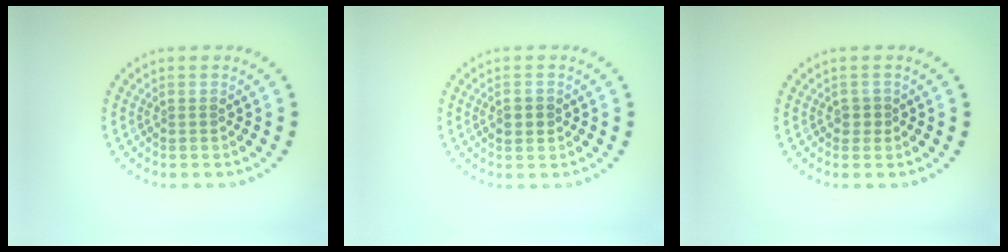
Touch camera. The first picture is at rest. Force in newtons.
{"total": 2.0, "press": 2.0, "slide": 0.1}
{"total": 1.0, "press": 0.8, "slide": 0.5}